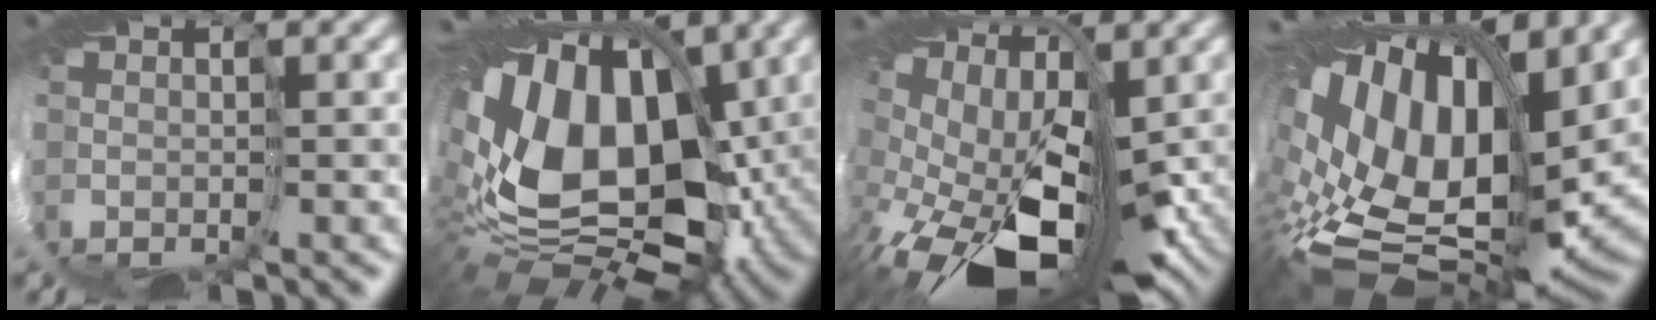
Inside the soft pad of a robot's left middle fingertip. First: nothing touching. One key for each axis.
{"total": 15.2, "fx": 2.3, "fy": 10.2, "fz": 11.0, "tx": -0.217, "ty": -0.006, "tz": 0.037}
{"total": 12.7, "fx": -2.4, "fy": 6.7, "fz": 10.5, "tx": -0.174, "ty": -0.039, "tz": -0.006}
{"total": 15.9, "fx": 3.1, "fy": 9.6, "fz": 12.4, "tx": -0.252, "ty": -0.039, "tz": 0.086}